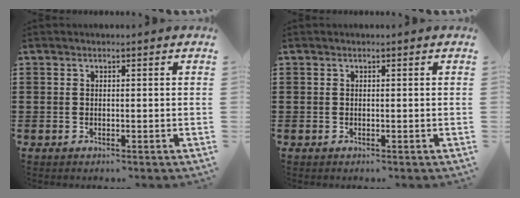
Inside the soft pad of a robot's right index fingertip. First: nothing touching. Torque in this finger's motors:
{"motor_torque": [0.00, 0.00, 0.00, 0.00]}